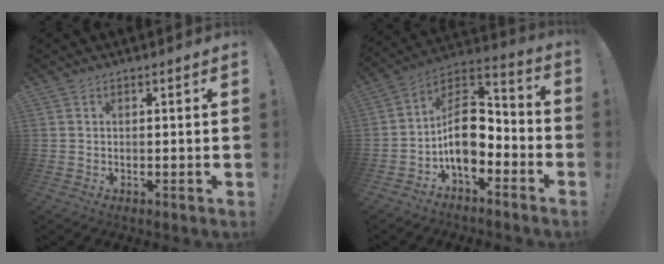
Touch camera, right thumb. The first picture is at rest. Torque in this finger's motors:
{"motor_torque": [2.56, 1.59, 1.80, -0.96, 0.53]}